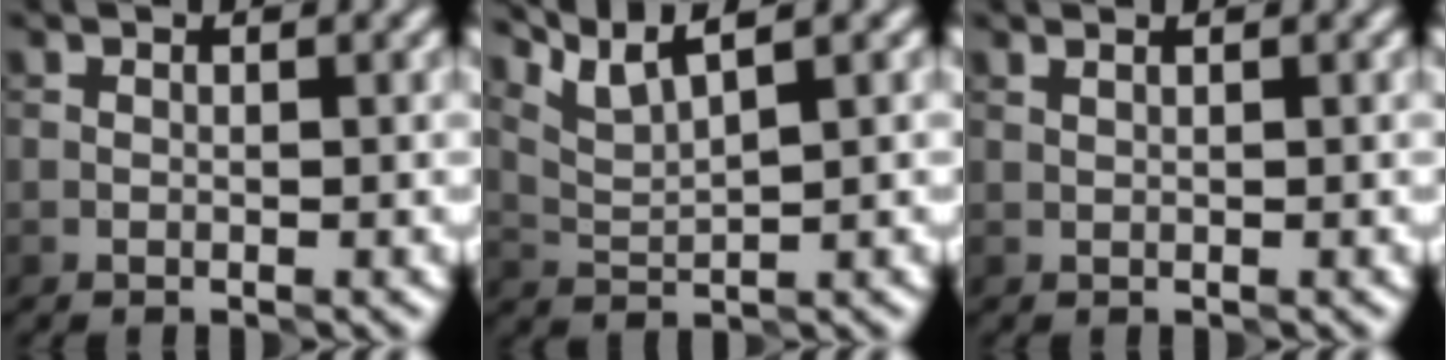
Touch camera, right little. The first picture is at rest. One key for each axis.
{"total": 4.6, "fx": 3.9, "fy": 0.4, "fz": 2.5, "tx": -0.052, "ty": 0.014, "tz": 0.078}
{"total": 0.6, "fx": 0.5, "fy": -0.3, "fz": 0.0, "tx": -0.001, "ty": 0.005, "tz": 0.008}